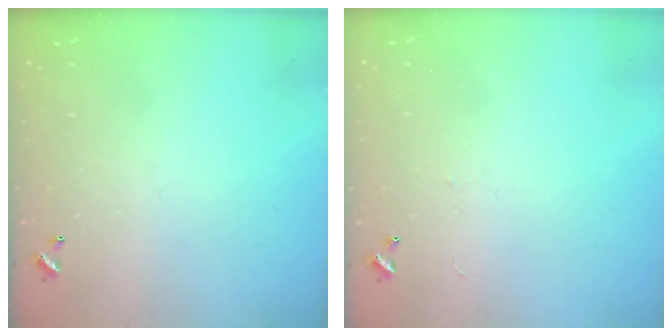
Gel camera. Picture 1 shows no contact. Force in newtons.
{"total": 1.5, "press": 1.4, "slide": 0.5}